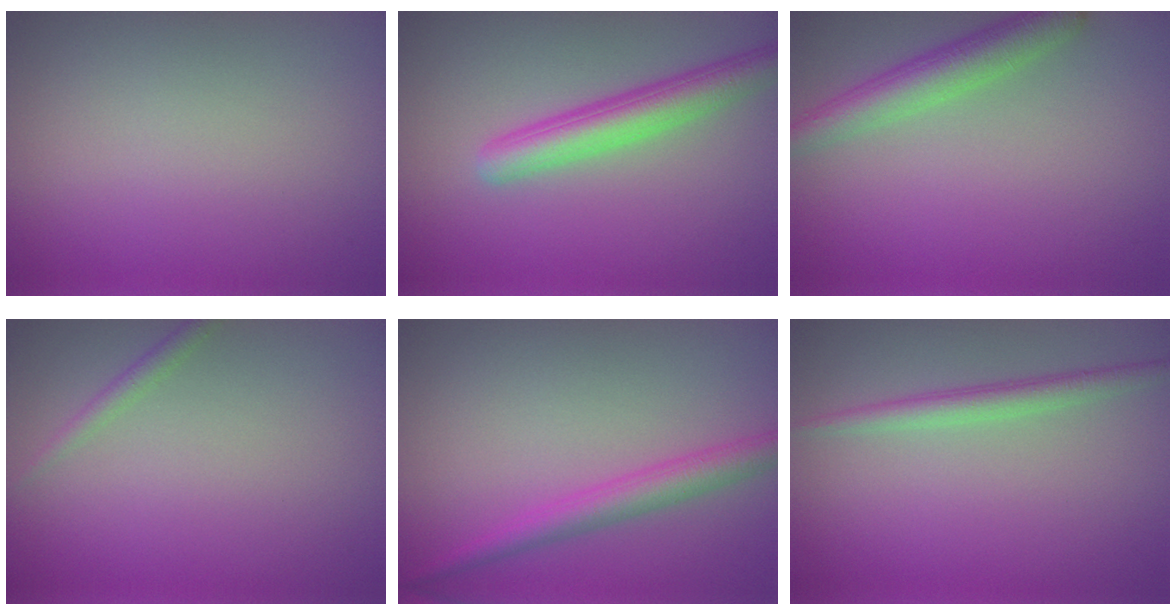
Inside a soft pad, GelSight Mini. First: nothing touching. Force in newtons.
{"total": 4.4, "press": 4.4, "slide": 0.2}
{"total": 3.9, "press": 3.9, "slide": 0.2}
{"total": 1.2, "press": 1.2, "slide": 0.0}
{"total": 3.0, "press": 3.0, "slide": 0.1}
{"total": 2.2, "press": 2.2, "slide": 0.0}